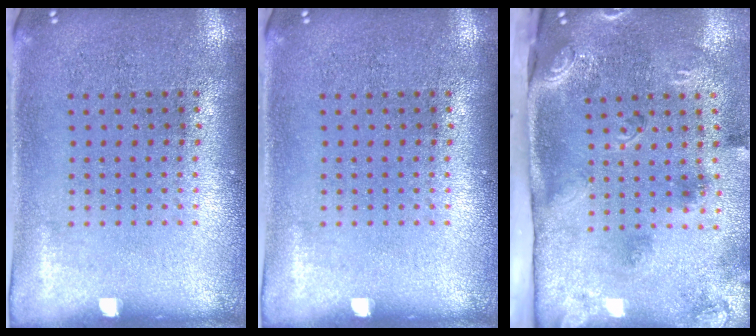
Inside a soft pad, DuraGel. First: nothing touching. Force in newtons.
{"total": 0.0}
{"total": 3.2, "press": 2.0, "slide": 2.5}